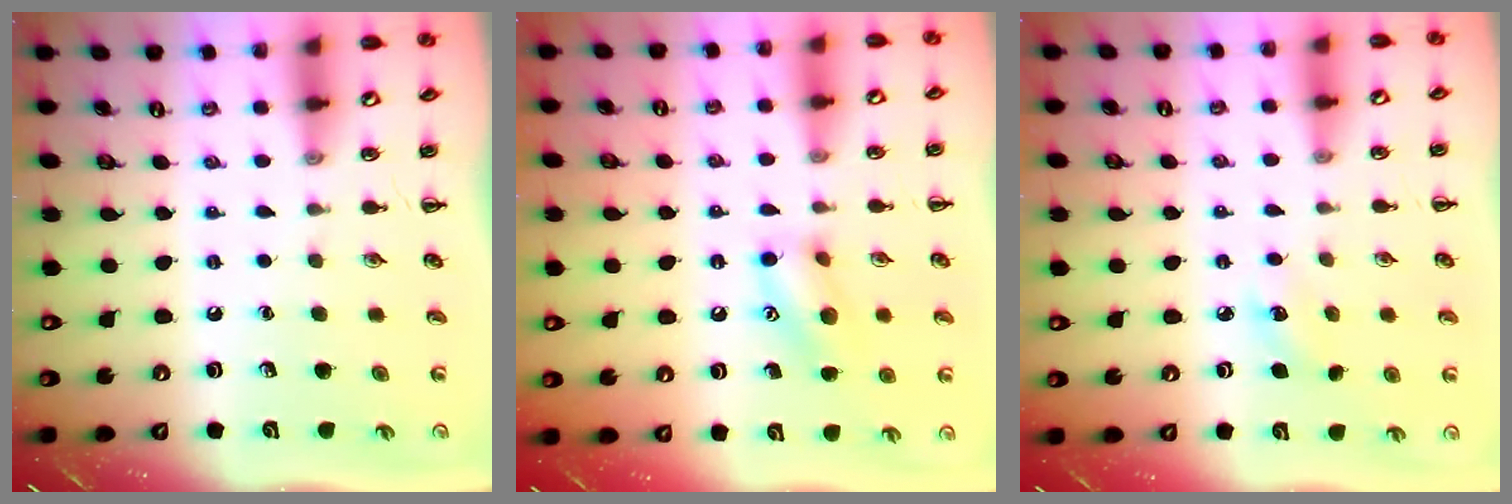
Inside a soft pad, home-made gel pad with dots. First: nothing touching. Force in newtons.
{"total": 11.0, "press": 10.9, "slide": 1.1}
{"total": 5.1, "press": 4.9, "slide": 1.3}